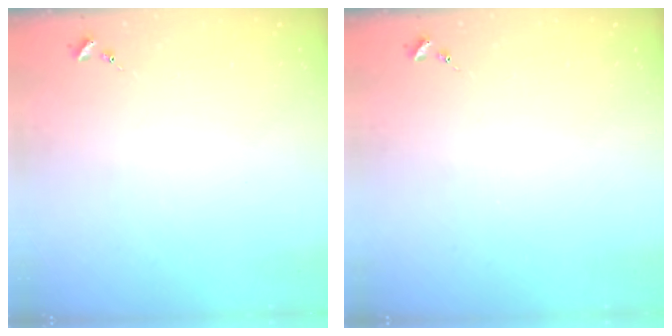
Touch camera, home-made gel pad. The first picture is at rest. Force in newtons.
{"total": 0.0}